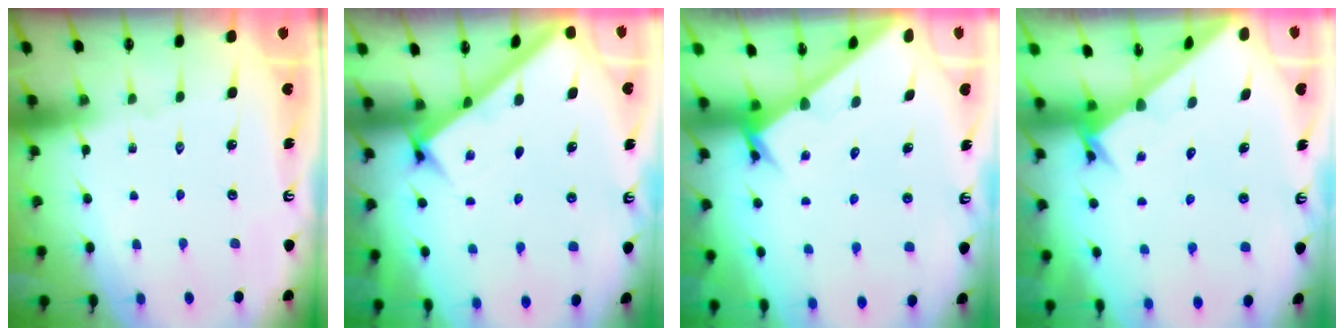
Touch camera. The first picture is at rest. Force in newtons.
{"total": 2.6, "press": 2.6, "slide": 0.3}
{"total": 2.9, "press": 2.9, "slide": 0.1}
{"total": 2.4, "press": 2.4, "slide": 0.2}